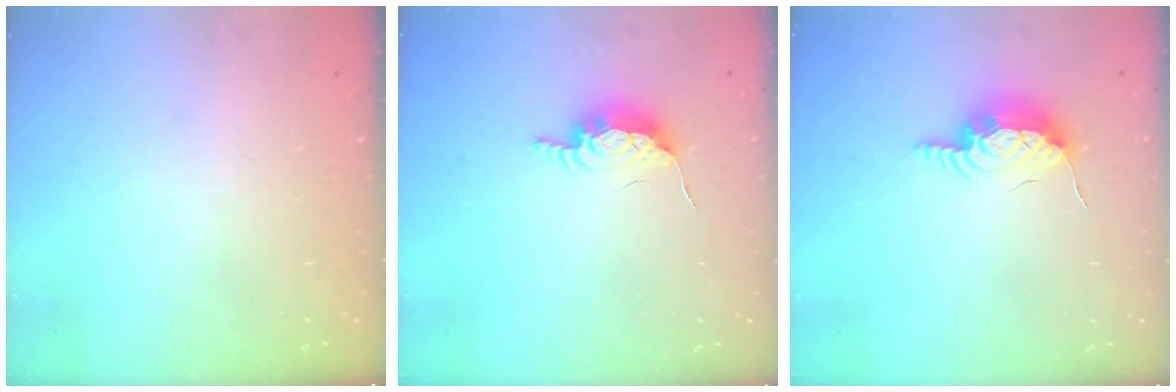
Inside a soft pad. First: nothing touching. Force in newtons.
{"total": 8.6, "press": 8.5, "slide": 0.9}
{"total": 10.3, "press": 10.2, "slide": 0.9}